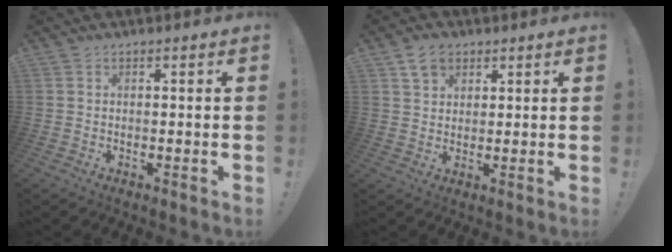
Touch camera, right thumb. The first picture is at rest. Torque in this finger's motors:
{"motor_torque": [-0.41, 0.51, -0.14, 0.15, 0.00]}